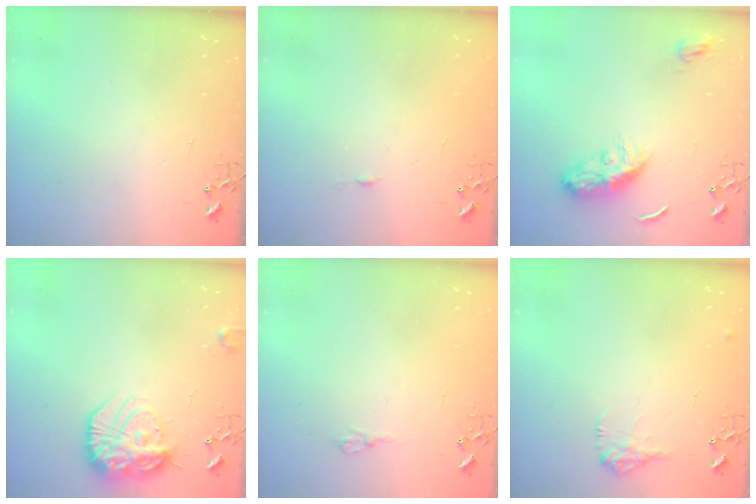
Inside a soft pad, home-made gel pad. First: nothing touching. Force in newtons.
{"total": 3.3, "press": 3.3, "slide": 0.4}
{"total": 10.6, "press": 10.5, "slide": 0.7}
{"total": 19.0, "press": 18.9, "slide": 1.4}
{"total": 6.5, "press": 6.4, "slide": 0.8}
{"total": 9.5, "press": 9.5, "slide": 0.4}